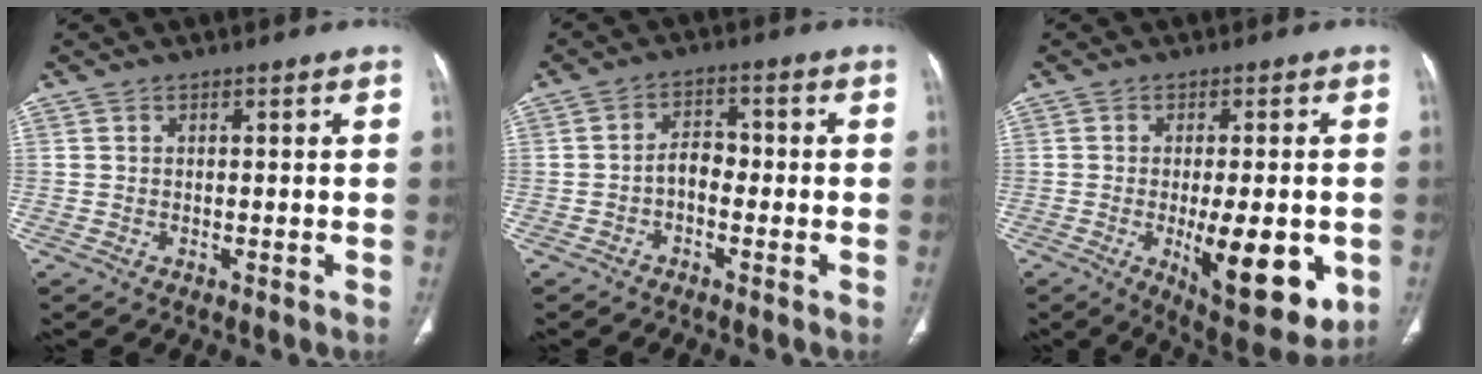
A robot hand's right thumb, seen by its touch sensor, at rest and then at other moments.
{"total": 3.9, "force": [-1.3, 2.6, 2.7], "torque": [-0.031, 0.021, -0.031]}
{"total": 15.4, "force": [-3.6, 5.7, 13.9], "torque": [-0.176, -0.023, -0.038]}